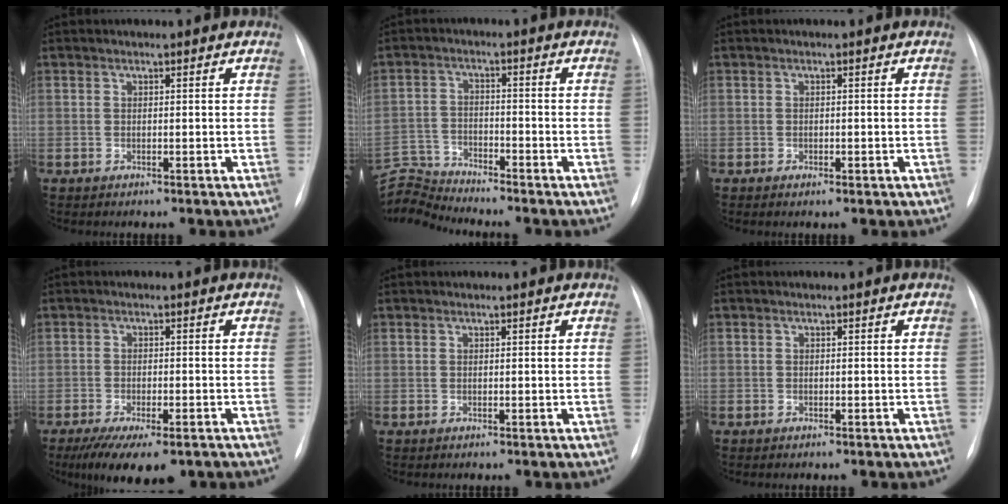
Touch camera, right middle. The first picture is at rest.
{"total": 7.0, "force": [-6.7, -1.2, -1.4], "torque": [0.014, 0.009, -0.129]}
{"total": 1.4, "force": [-0.7, 0.7, 1.0], "torque": [-0.014, 0.001, -0.005]}
{"total": 10.8, "force": [-7.5, 3.7, 6.8], "torque": [-0.104, -0.014, -0.109]}
{"total": 0.0}
{"total": 0.5, "force": [-0.4, 0.4, 0.0], "torque": [-0.001, 0.004, -0.007]}